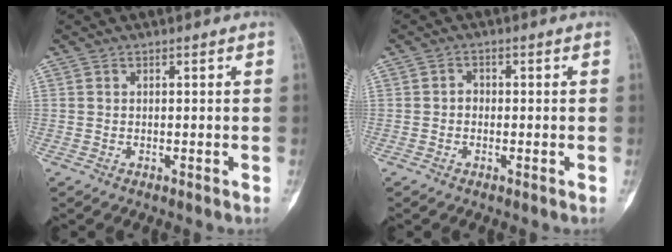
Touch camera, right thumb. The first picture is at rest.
{"total": 1.4, "force": [-0.3, 1.1, 0.7], "torque": [-0.002, 0.006, -0.010]}